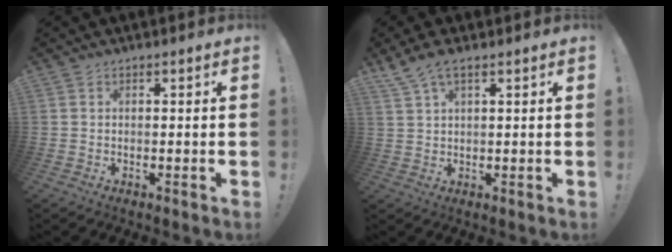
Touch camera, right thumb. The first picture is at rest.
{"total": 5.2, "force": [3.6, 1.1, 3.5], "torque": [-0.074, -0.011, 0.069]}